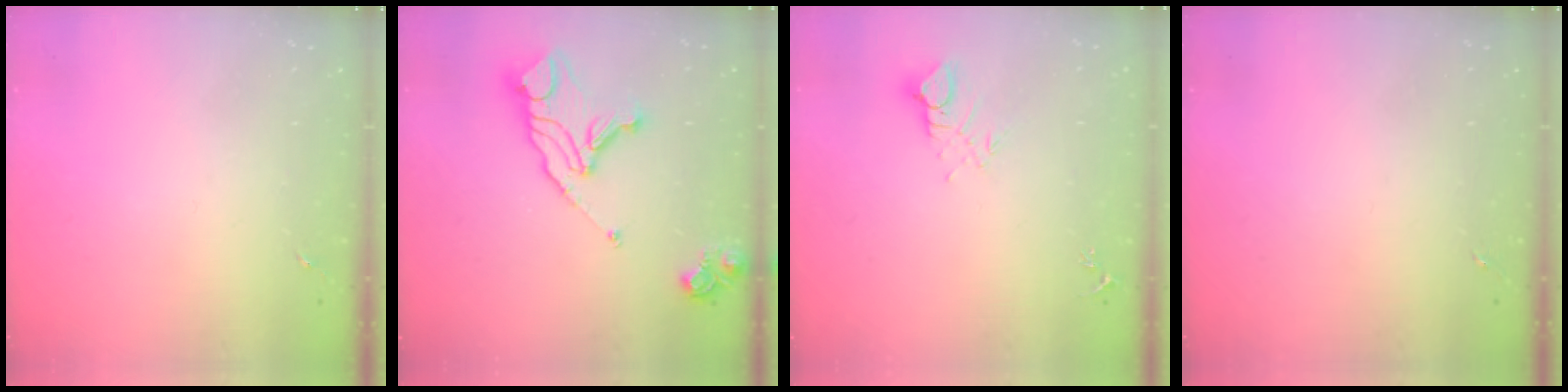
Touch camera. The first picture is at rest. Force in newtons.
{"total": 15.4, "press": 15.3, "slide": 1.7}
{"total": 5.0, "press": 5.0, "slide": 0.3}
{"total": 0.0}